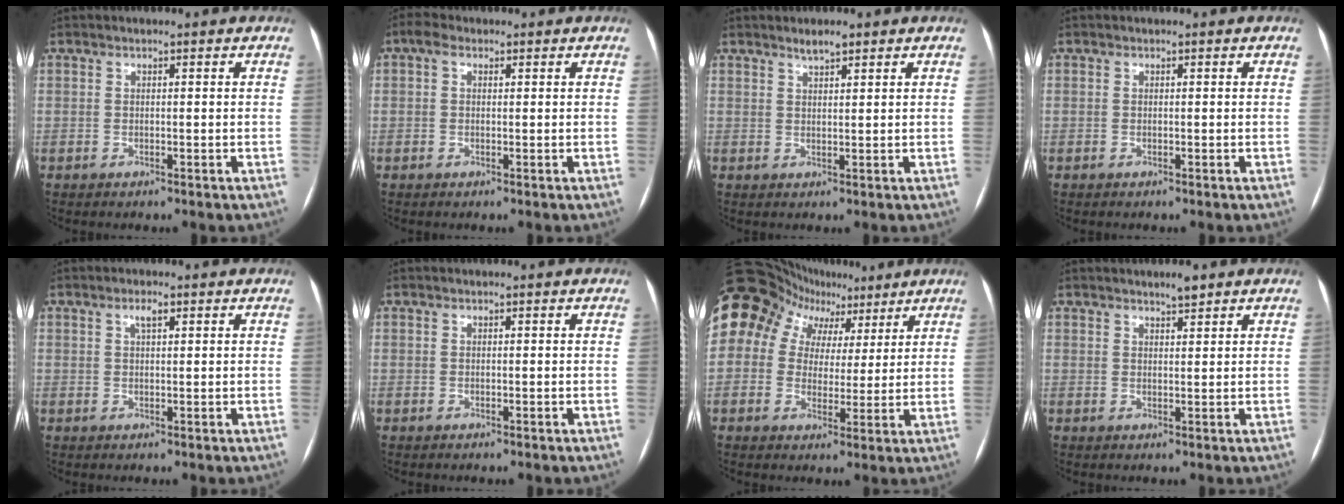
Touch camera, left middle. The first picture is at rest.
{"total": 1.1, "force": [0.5, 0.7, 0.7], "torque": [-0.019, 0.013, 0.009]}
{"total": 2.2, "force": [1.8, 0.4, 1.2], "torque": [-0.028, 0.002, 0.033]}
{"total": 0.0}
{"total": 1.8, "force": [0.9, 0.5, 1.4], "torque": [-0.029, 0.004, 0.017]}
{"total": 0.0}
{"total": 16.9, "force": [9.2, 13.0, 5.7], "torque": [-0.130, 0.076, 0.150]}
{"total": 2.2, "force": [1.8, 0.3, 1.3], "torque": [-0.028, 0.003, 0.031]}